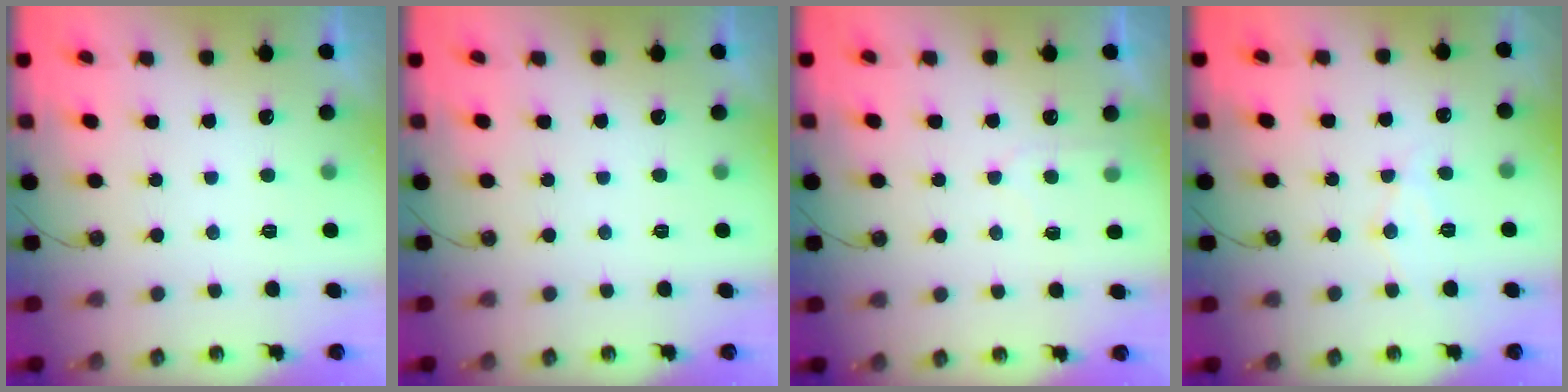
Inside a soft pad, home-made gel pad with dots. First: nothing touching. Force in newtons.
{"total": 0.0}
{"total": 4.8, "press": 4.8, "slide": 0.3}
{"total": 7.3, "press": 7.3, "slide": 0.6}